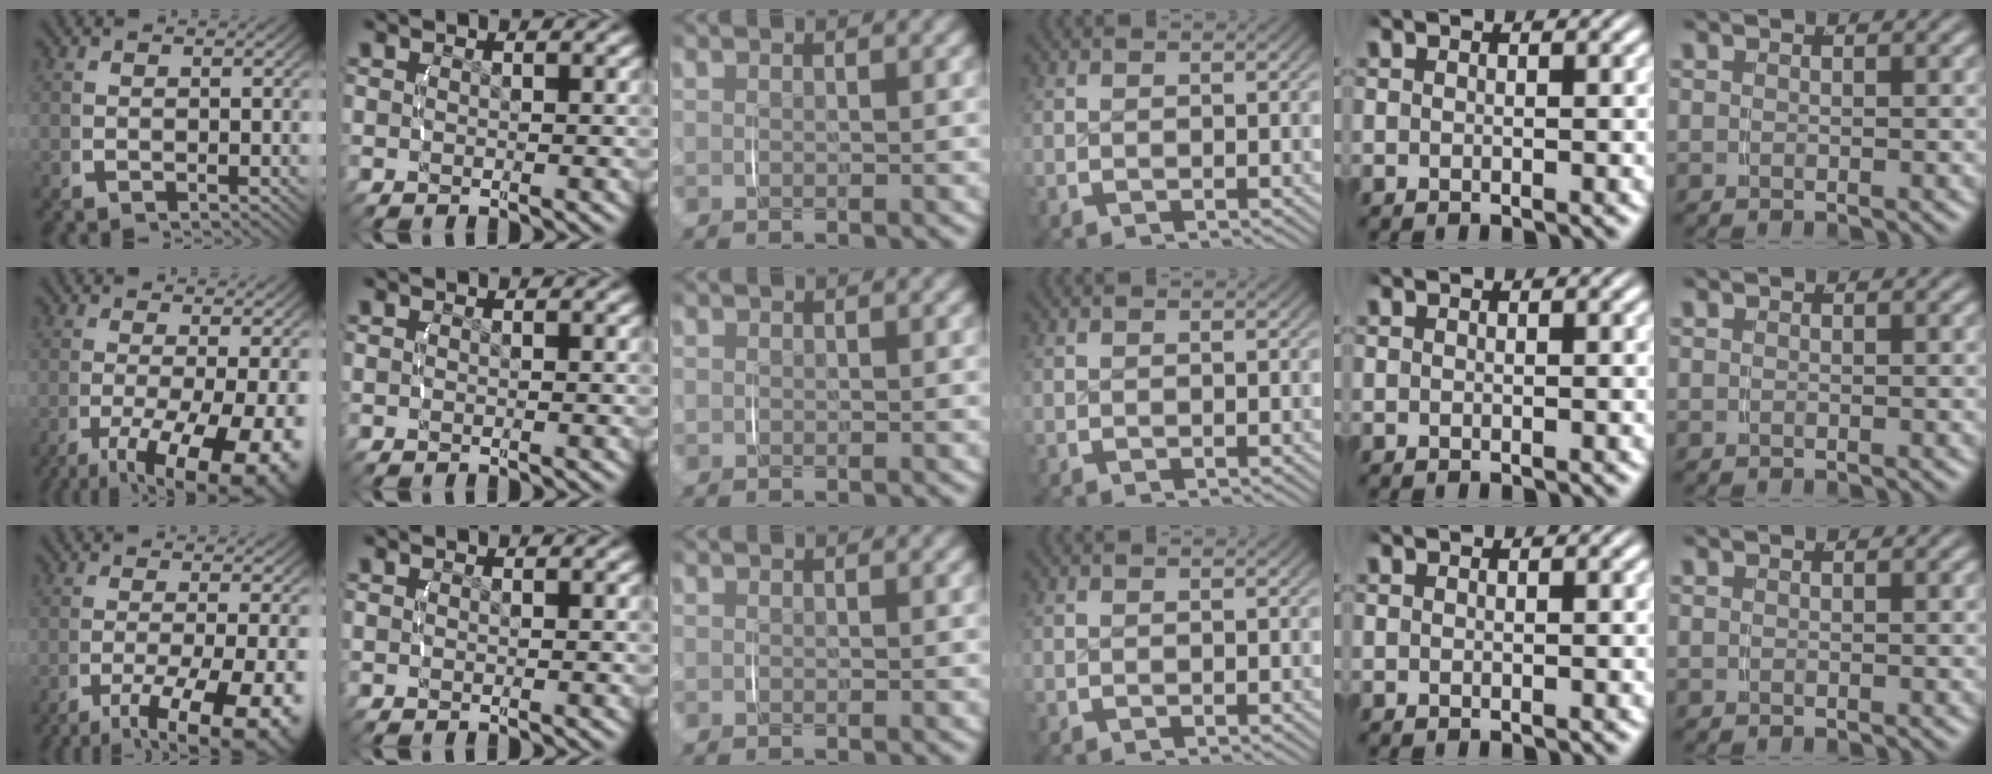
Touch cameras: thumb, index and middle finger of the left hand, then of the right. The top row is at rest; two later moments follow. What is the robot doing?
{"motion": "lift_and_place", "object": "glasses case"}